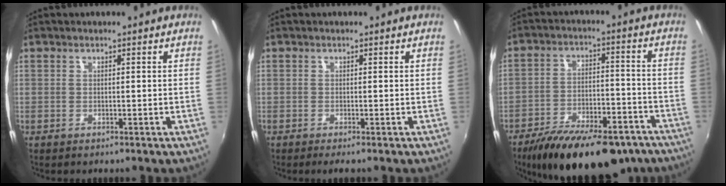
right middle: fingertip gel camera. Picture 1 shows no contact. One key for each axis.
{"total": 0.7, "fx": -0.5, "fy": -0.2, "fz": 0.3, "tx": -0.007, "ty": -0.003, "tz": -0.011}
{"total": 23.9, "fx": -18.1, "fy": 9.0, "fz": 12.8, "tx": -0.228, "ty": -0.020, "tz": -0.252}